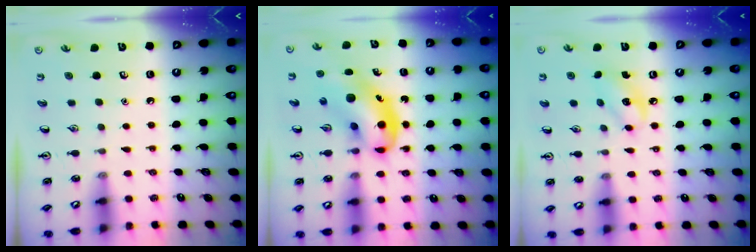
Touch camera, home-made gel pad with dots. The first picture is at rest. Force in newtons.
{"total": 11.5, "press": 11.1, "slide": 3.0}
{"total": 6.0, "press": 5.9, "slide": 0.9}